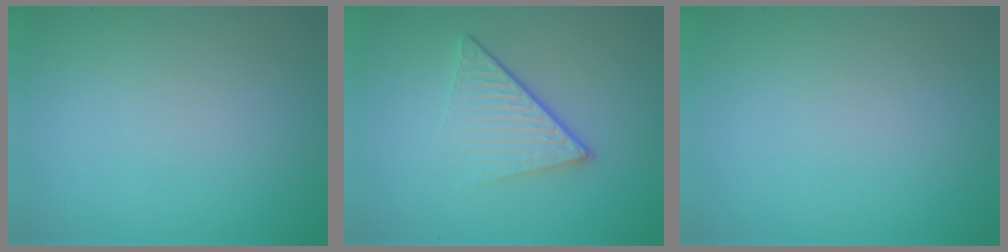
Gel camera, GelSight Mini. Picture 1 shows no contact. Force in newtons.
{"total": 4.3, "press": 2.7, "slide": 3.4}
{"total": 0.0}